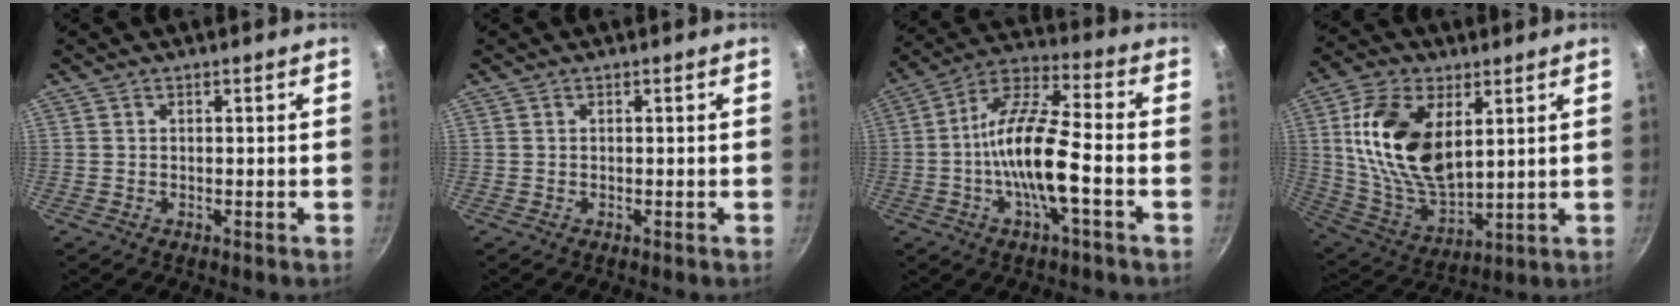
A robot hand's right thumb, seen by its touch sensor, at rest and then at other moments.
{"total": 0.0}
{"total": 15.2, "force": [-3.3, 4.3, 14.1], "torque": [-0.261, 0.036, -0.077]}
{"total": 19.0, "force": [5.1, 10.9, 14.8], "torque": [-0.264, -0.023, 0.107]}